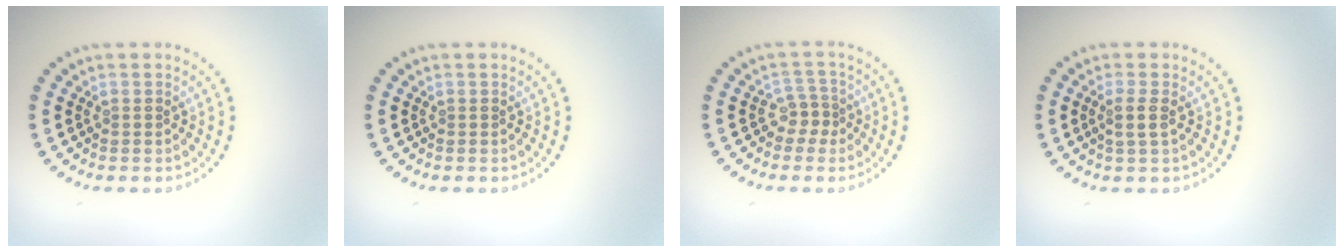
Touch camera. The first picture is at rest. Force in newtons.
{"total": 0.0}
{"total": 1.8, "press": 1.3, "slide": 1.3}
{"total": 1.5, "press": 1.3, "slide": 0.8}